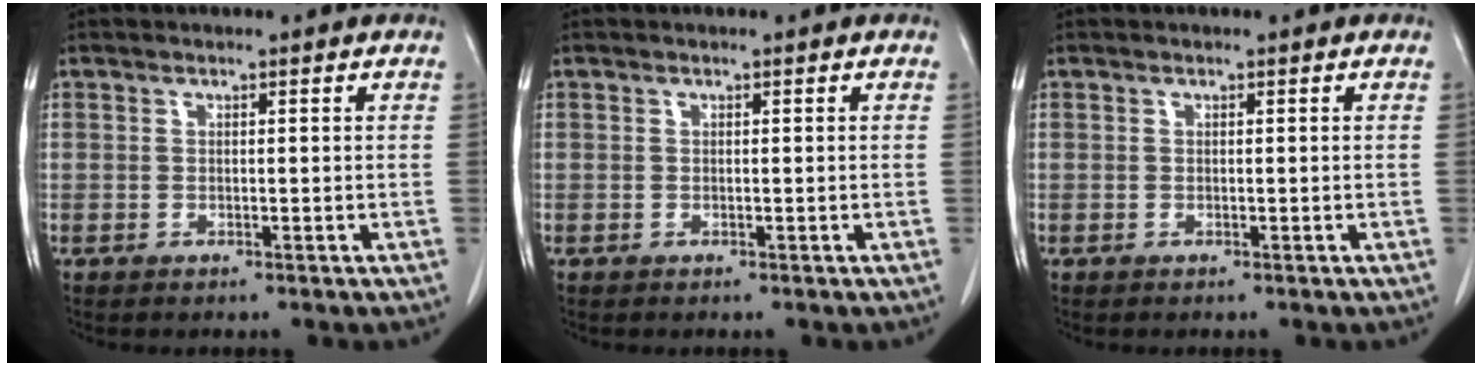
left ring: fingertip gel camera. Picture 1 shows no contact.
{"total": 0.0}
{"total": 0.0}